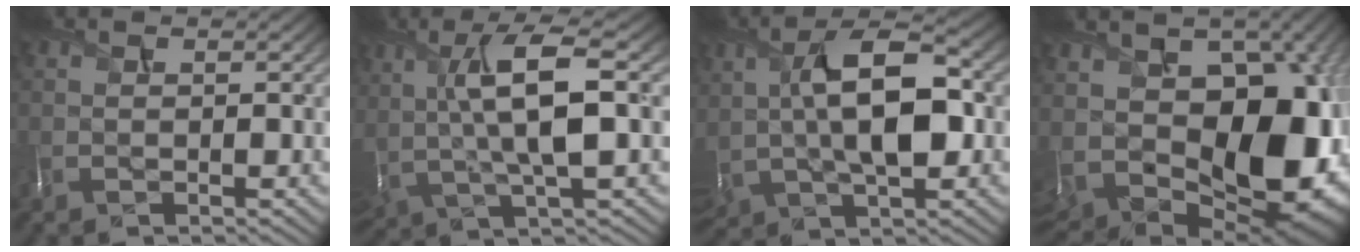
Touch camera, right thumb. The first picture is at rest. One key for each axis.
{"total": 9.5, "fx": 2.2, "fy": 3.3, "fz": 8.6, "tx": -0.181, "ty": 0.008, "tz": 0.043}
{"total": 11.4, "fx": 1.2, "fy": 6.1, "fz": 9.6, "tx": -0.190, "ty": 0.011, "tz": 0.022}
{"total": 18.4, "fx": 0.9, "fy": 12.7, "fz": 13.3, "tx": -0.212, "ty": -0.038, "tz": 0.058}